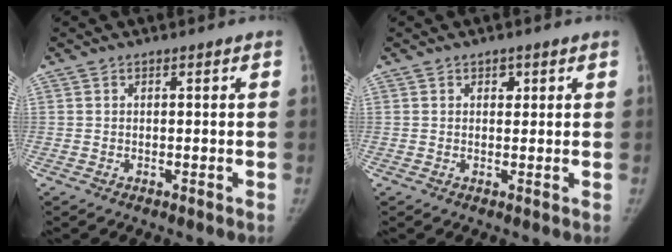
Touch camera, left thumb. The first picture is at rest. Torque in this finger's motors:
{"motor_torque": [0.27, 0.18, 0.45, 0.01, 0.03]}